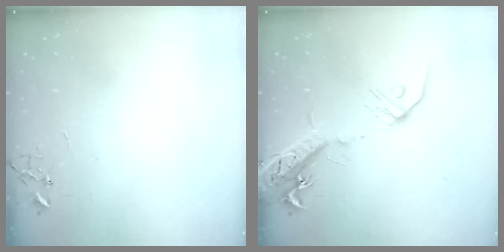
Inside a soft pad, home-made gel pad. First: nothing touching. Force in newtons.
{"total": 16.6, "press": 16.3, "slide": 3.5}